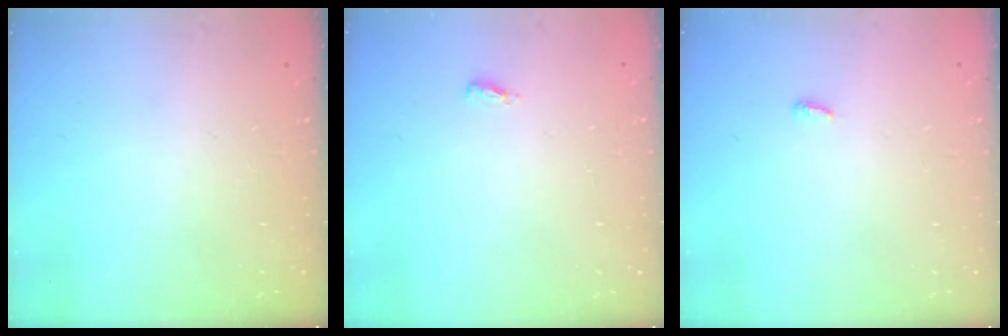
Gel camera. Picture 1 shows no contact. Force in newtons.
{"total": 3.7, "press": 3.6, "slide": 1.0}
{"total": 2.9, "press": 2.9, "slide": 0.2}